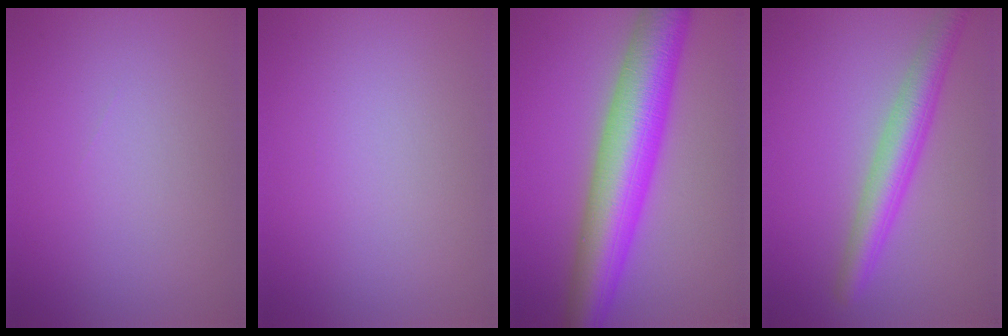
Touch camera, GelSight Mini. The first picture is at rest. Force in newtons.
{"total": 0.0}
{"total": 10.4, "press": 10.4, "slide": 0.2}
{"total": 4.6, "press": 4.6, "slide": 0.2}